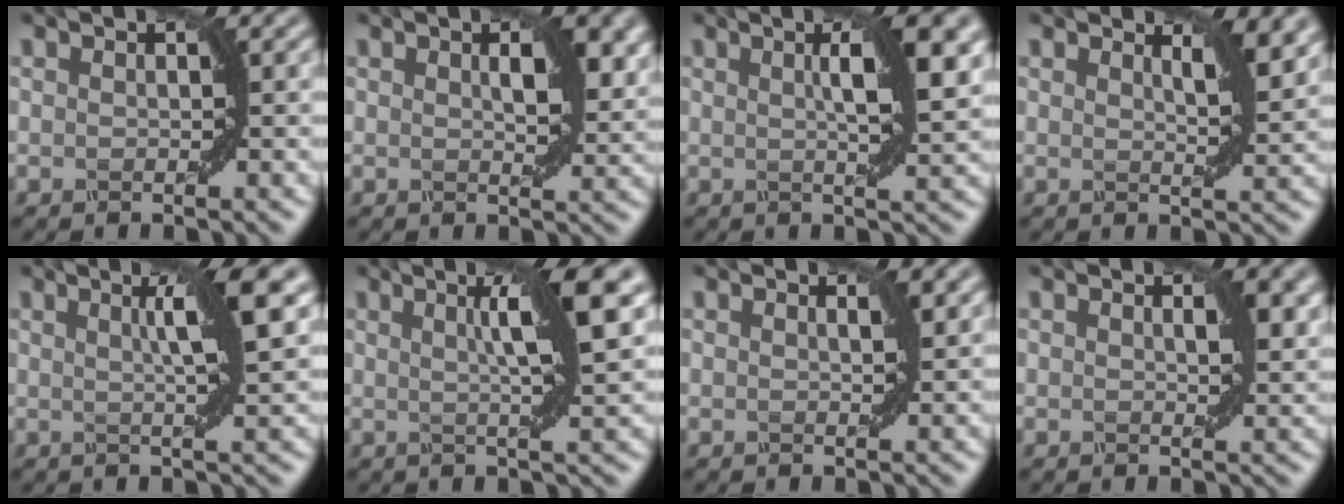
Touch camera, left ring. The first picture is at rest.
{"total": 4.0, "force": [1.5, 1.4, 3.4], "torque": [-0.053, 0.002, 0.026]}
{"total": 5.9, "force": [1.5, 1.4, 5.5], "torque": [-0.066, 0.012, 0.020]}
{"total": 3.0, "force": [2.1, 0.8, 2.0], "torque": [-0.024, -0.001, 0.032]}
{"total": 5.2, "force": [1.6, 0.8, 4.9], "torque": [-0.066, 0.009, 0.026]}
{"total": 6.6, "force": [2.1, 1.0, 6.1], "torque": [-0.080, 0.013, 0.031]}
{"total": 1.1, "force": [0.8, 0.3, 0.7], "torque": [-0.005, 0.001, 0.008]}
{"total": 2.4, "force": [1.1, 0.8, 2.0], "torque": [-0.021, 0.001, 0.020]}